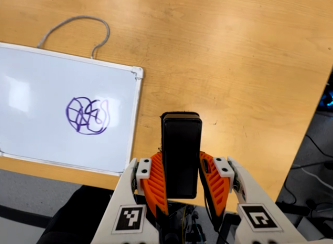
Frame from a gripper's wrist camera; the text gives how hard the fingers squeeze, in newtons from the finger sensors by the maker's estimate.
{"total": 5.1, "left": 3.3, "right": 6.9}